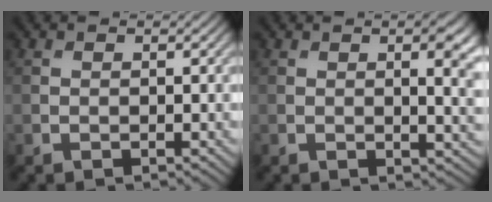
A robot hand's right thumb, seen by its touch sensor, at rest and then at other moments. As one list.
[{"total": 5.4, "force": [1.3, 1.7, 4.9], "torque": [-0.066, 0.000, 0.020]}]